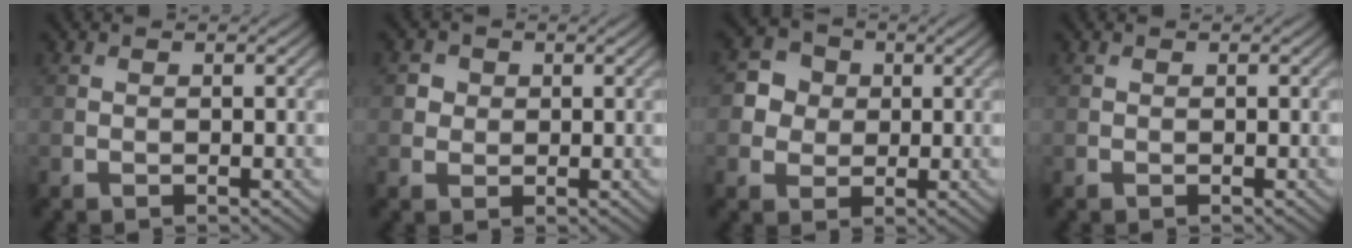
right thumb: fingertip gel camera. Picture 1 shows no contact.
{"total": 2.1, "force": [0.5, 1.9, 0.6], "torque": [-0.015, -0.005, 0.010]}
{"total": 4.1, "force": [0.4, 3.8, 1.5], "torque": [-0.029, 0.008, -0.001]}
{"total": 0.0}